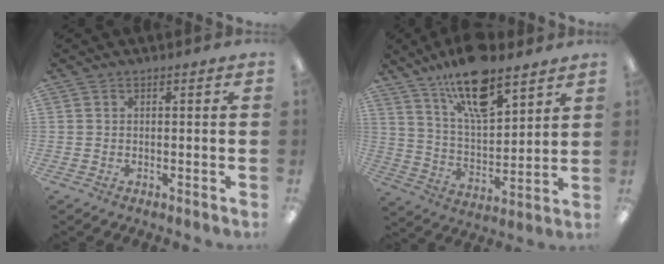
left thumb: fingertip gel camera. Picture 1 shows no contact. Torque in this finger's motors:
{"motor_torque": [0.50, 0.29, 1.49, -1.29, 0.15]}